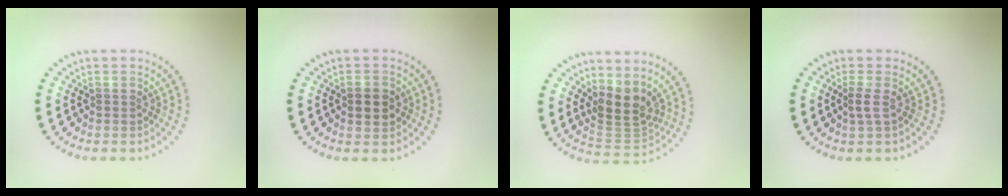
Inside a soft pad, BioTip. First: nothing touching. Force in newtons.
{"total": 2.3, "press": 2.3, "slide": 0.2}
{"total": 3.8, "press": 3.2, "slide": 2.1}
{"total": 1.1, "press": 0.9, "slide": 0.7}